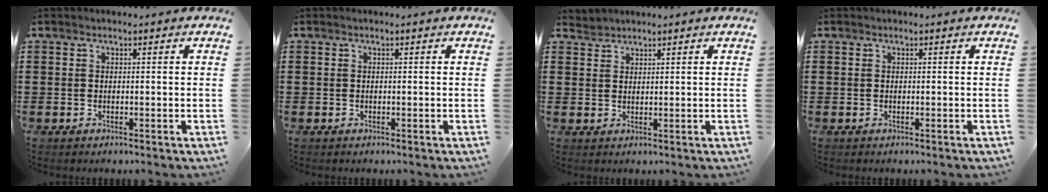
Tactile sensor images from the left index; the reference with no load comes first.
{"total": 0.0}
{"total": 1.8, "force": [1.5, 0.8, -0.3], "torque": [0.000, 0.002, 0.032]}
{"total": 0.0}